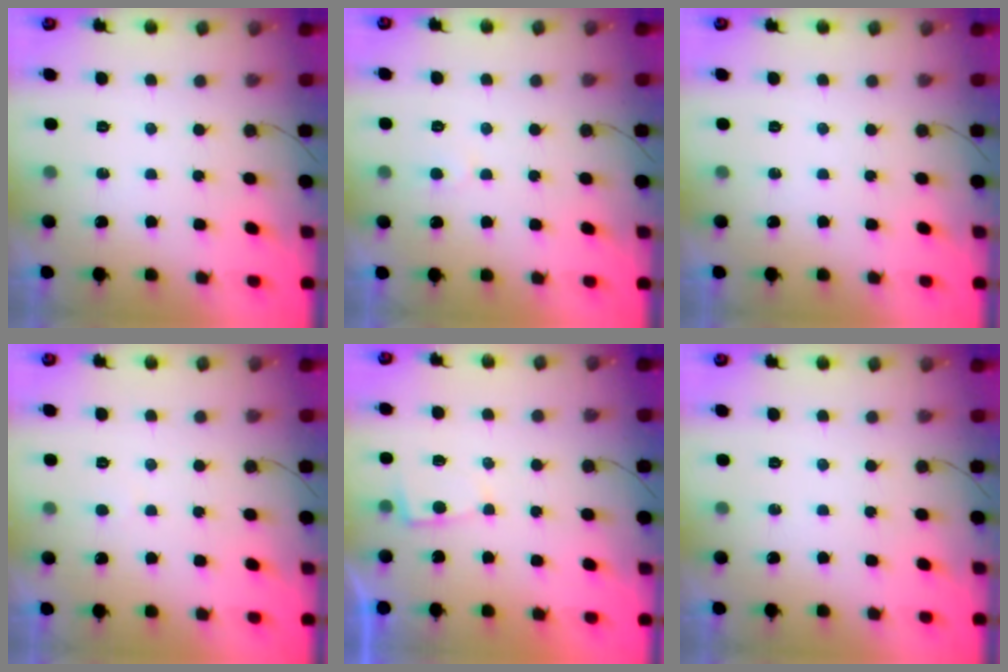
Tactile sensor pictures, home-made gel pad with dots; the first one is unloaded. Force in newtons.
{"total": 2.8, "press": 2.8, "slide": 0.2}
{"total": 0.0}
{"total": 1.9, "press": 1.9, "slide": 0.3}
{"total": 2.4, "press": 2.4, "slide": 0.4}
{"total": 0.0}